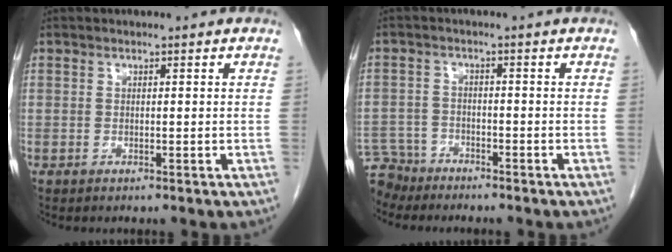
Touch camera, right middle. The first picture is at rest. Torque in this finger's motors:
{"motor_torque": [0.38, -0.51, 0.12, -0.08]}